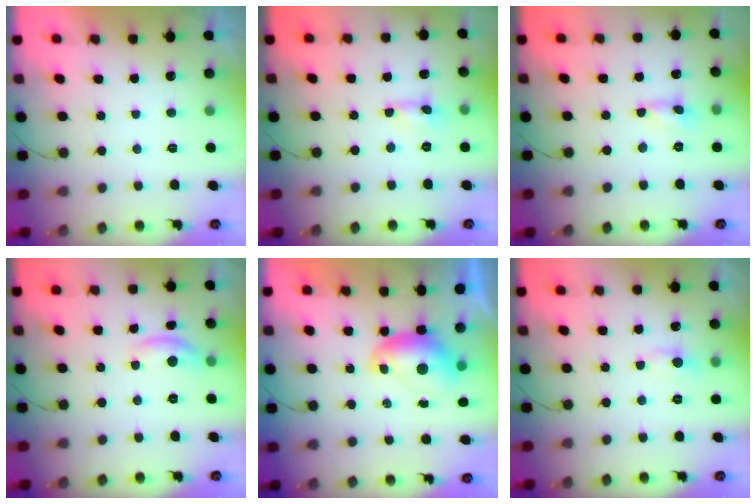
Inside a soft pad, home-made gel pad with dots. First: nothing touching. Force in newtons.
{"total": 0.0}
{"total": 0.0}
{"total": 8.2, "press": 8.2, "slide": 0.3}
{"total": 8.0, "press": 8.0, "slide": 0.1}
{"total": 5.5, "press": 5.4, "slide": 0.8}